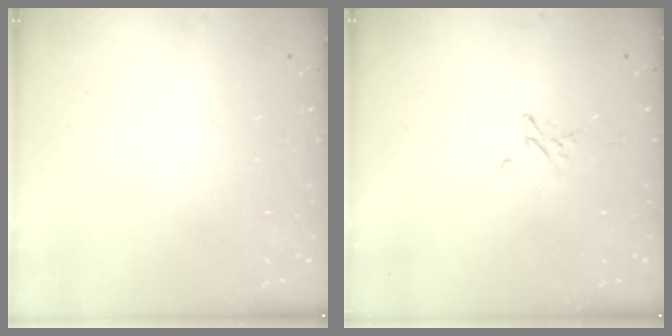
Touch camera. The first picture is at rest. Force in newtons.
{"total": 2.3, "press": 2.2, "slide": 0.2}